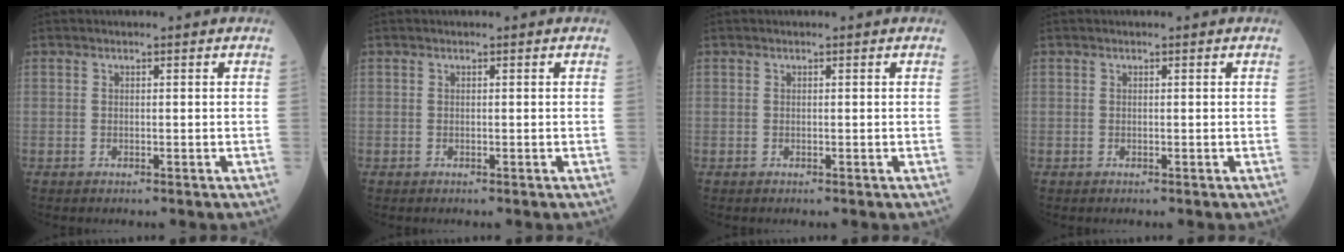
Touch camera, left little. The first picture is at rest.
{"total": 0.0}
{"total": 0.0}
{"total": 0.0}